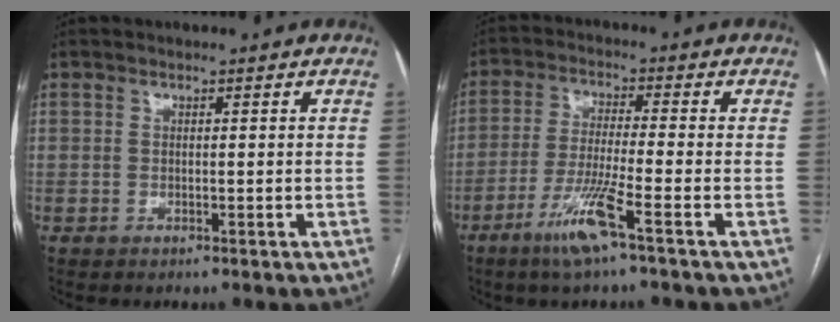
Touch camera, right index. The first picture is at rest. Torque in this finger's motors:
{"motor_torque": [1.24, -0.72, 0.65, 0.17]}